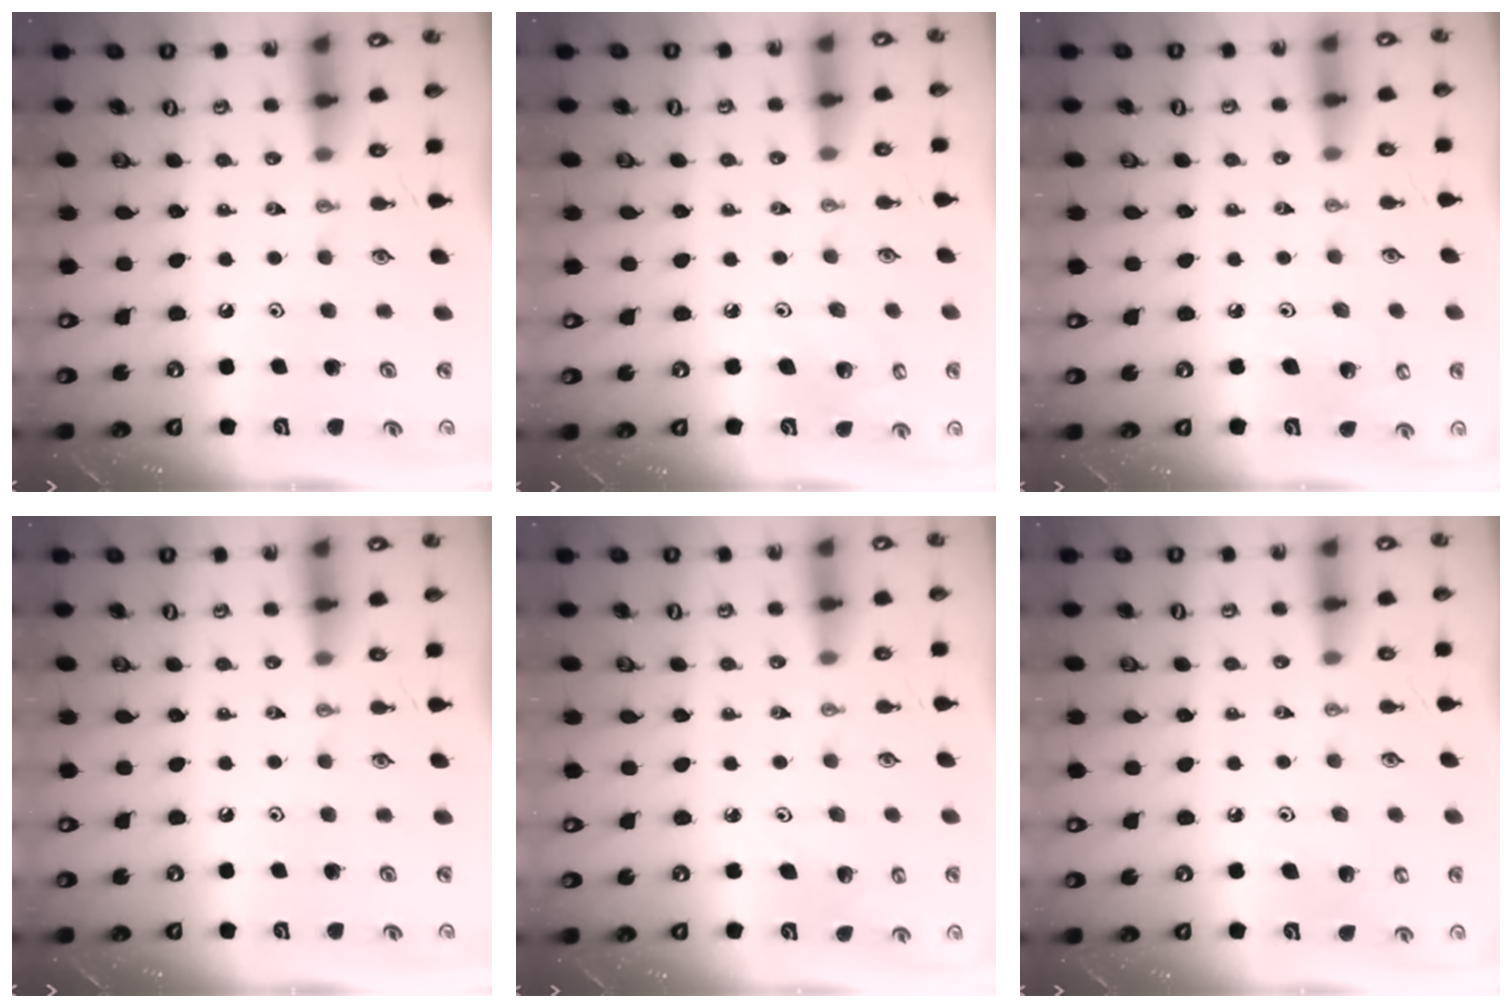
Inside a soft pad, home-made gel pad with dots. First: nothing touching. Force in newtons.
{"total": 4.9, "press": 4.5, "slide": 2.0}
{"total": 5.6, "press": 5.3, "slide": 1.6}
{"total": 0.0}
{"total": 2.8, "press": 2.8, "slide": 0.3}
{"total": 5.5, "press": 5.3, "slide": 1.1}